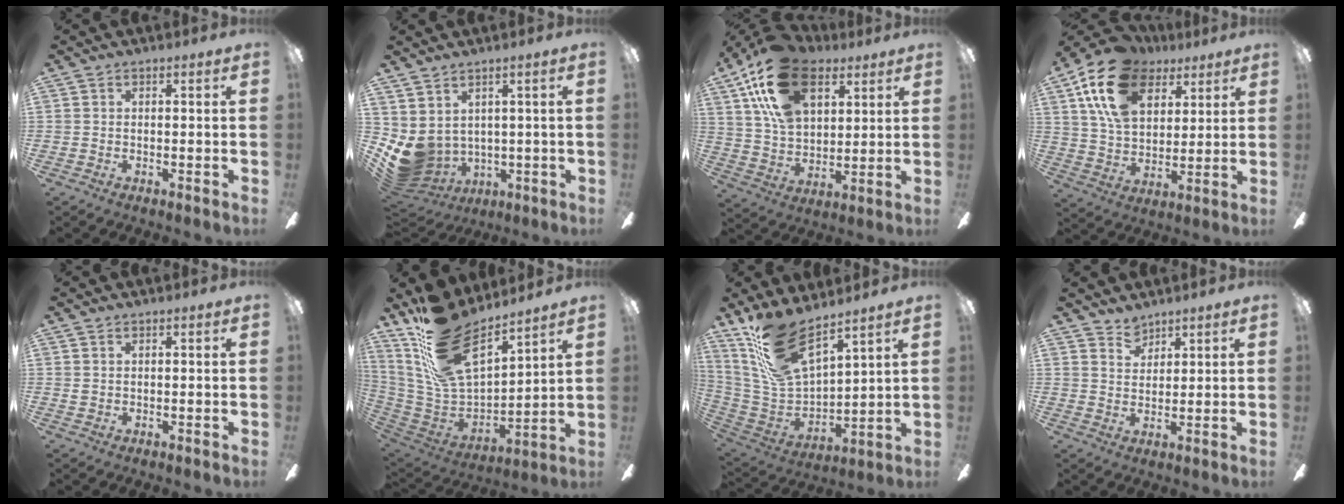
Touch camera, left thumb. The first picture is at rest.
{"total": 7.3, "force": [1.0, 6.4, 3.4], "torque": [-0.114, -0.027, 0.030]}
{"total": 21.1, "force": [10.9, 12.7, 12.8], "torque": [-0.257, -0.030, 0.197]}
{"total": 19.1, "force": [9.6, 12.5, 10.8], "torque": [-0.208, -0.026, 0.175]}
{"total": 0.8, "force": [0.4, 0.5, 0.4], "torque": [-0.011, 0.002, 0.008]}
{"total": 22.1, "force": [15.4, 10.0, 12.3], "torque": [-0.251, -0.100, 0.278]}
{"total": 19.0, "force": [13.8, 7.2, 10.9], "torque": [-0.244, -0.085, 0.250]}
{"total": 4.2, "force": [3.7, 2.0, 0.4], "torque": [-0.002, -0.017, 0.068]}